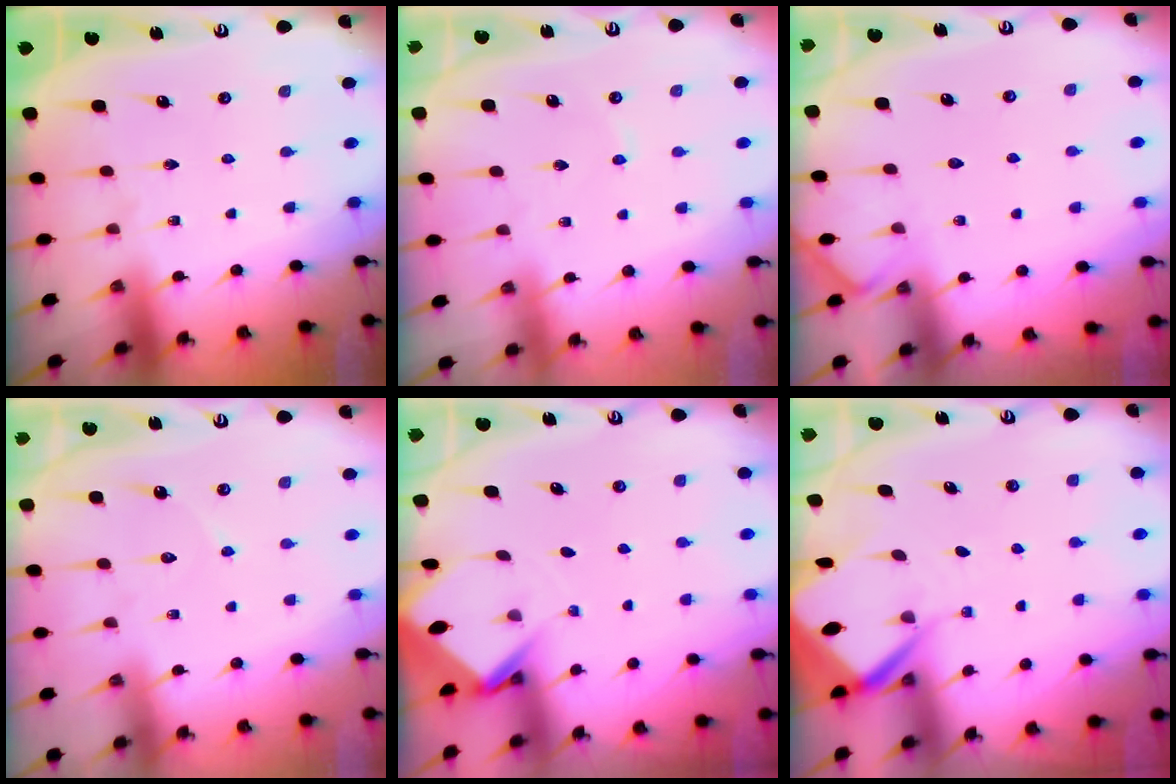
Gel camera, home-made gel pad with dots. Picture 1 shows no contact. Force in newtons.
{"total": 1.7, "press": 1.7, "slide": 0.3}
{"total": 3.8, "press": 3.8, "slide": 0.5}
{"total": 5.3, "press": 5.2, "slide": 0.5}
{"total": 2.9, "press": 2.9, "slide": 0.2}
{"total": 6.0, "press": 6.0, "slide": 0.6}